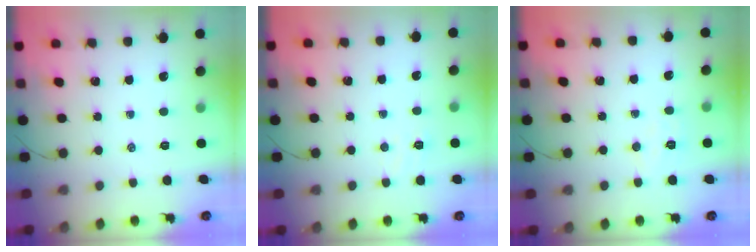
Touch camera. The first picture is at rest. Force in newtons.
{"total": 3.7, "press": 3.5, "slide": 1.0}
{"total": 5.2, "press": 5.1, "slide": 0.9}